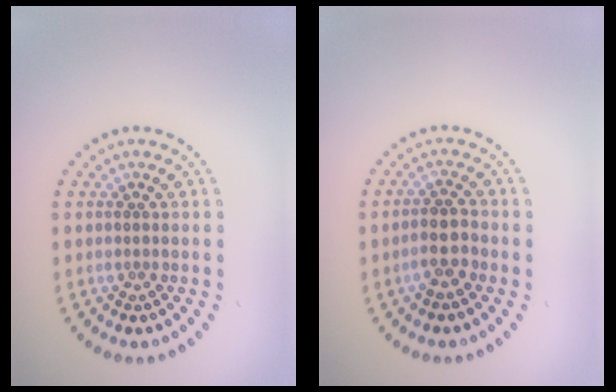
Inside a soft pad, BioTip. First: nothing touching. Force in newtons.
{"total": 2.1, "press": 1.9, "slide": 0.7}